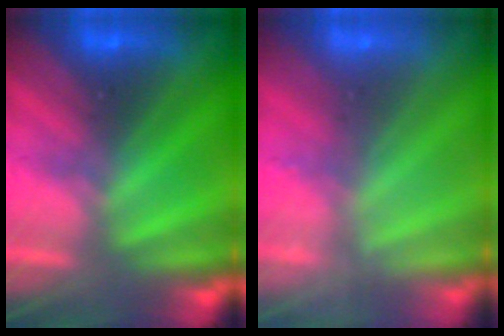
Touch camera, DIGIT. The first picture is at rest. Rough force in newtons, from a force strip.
{"total": 2.4}